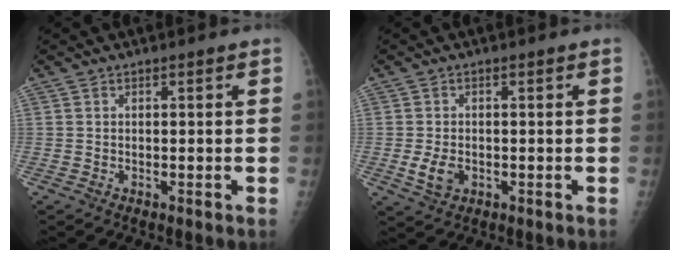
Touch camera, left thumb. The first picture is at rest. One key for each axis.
{"total": 4.0, "fx": -0.9, "fy": 2.8, "fz": 2.7, "tx": -0.050, "ty": -0.003, "tz": -0.012}